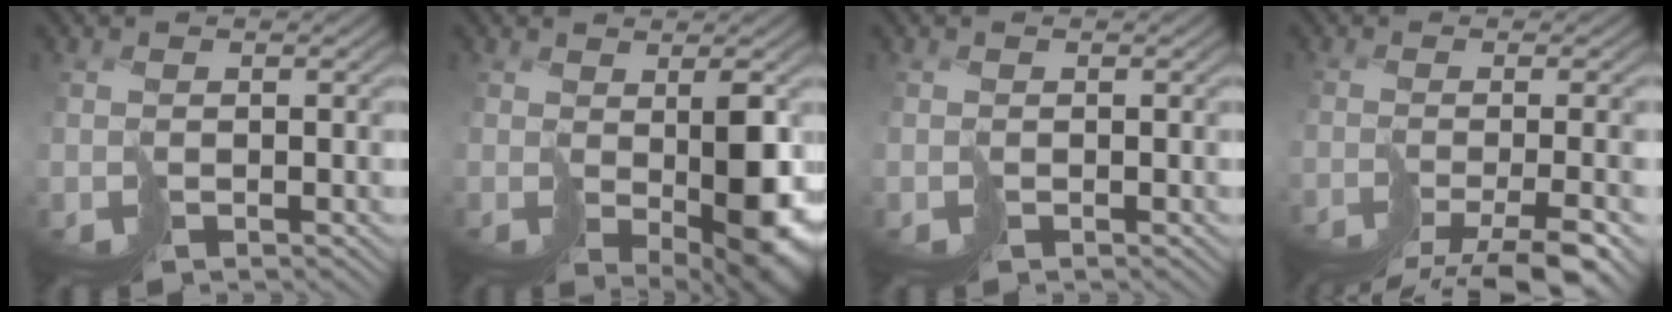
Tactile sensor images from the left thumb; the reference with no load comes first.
{"total": 7.8, "force": [0.4, 3.3, 7.0], "torque": [-0.111, -0.024, 0.030]}
{"total": 0.0}
{"total": 8.8, "force": [-7.0, 1.1, 5.3], "torque": [-0.068, -0.011, -0.081]}